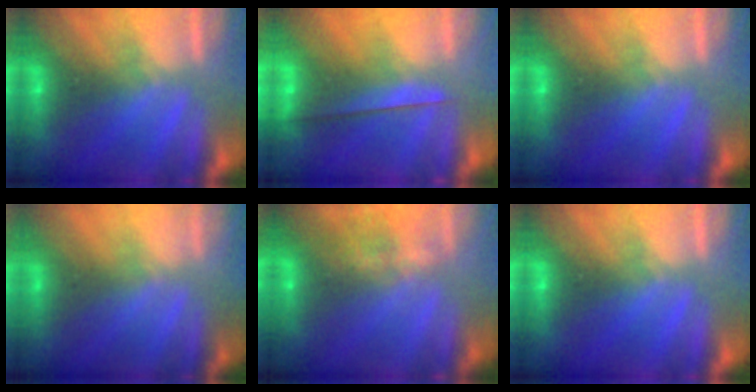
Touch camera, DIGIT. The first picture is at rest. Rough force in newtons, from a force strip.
{"total": 2.2}
{"total": 0.0}
{"total": 2.3}
{"total": 9.3}
{"total": 0.0}